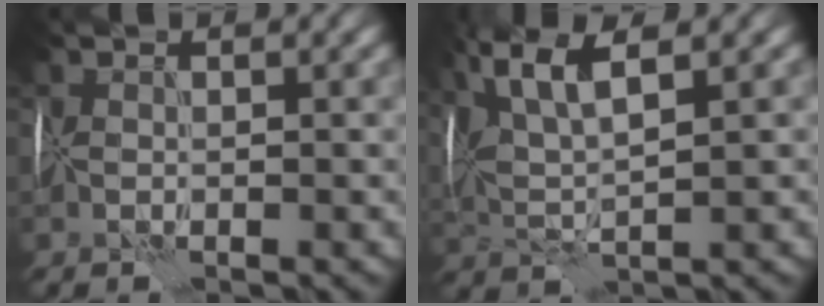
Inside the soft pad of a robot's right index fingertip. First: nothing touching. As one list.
[{"total": 6.6, "force": [3.0, 1.7, 5.6], "torque": [-0.118, 0.010, 0.058]}]